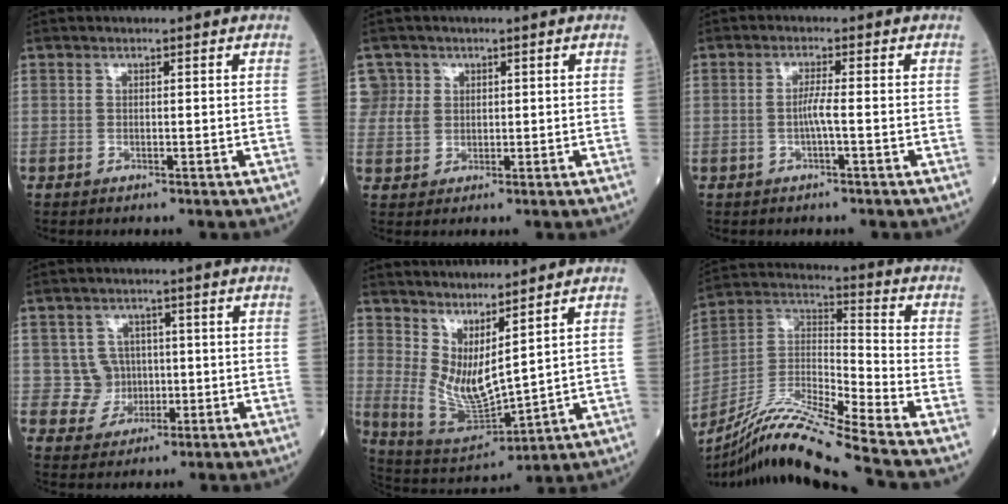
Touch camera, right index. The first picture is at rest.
{"total": 3.8, "force": [1.3, 3.5, -0.2], "torque": [0.022, 0.012, 0.024]}
{"total": 2.2, "force": [-0.6, -0.2, 2.1], "torque": [-0.039, 0.000, -0.013]}
{"total": 4.4, "force": [0.2, 4.4, 0.2], "torque": [0.008, 0.011, 0.007]}
{"total": 9.2, "force": [4.6, 1.8, 7.7], "torque": [-0.161, -0.022, 0.107]}
{"total": 17.6, "force": [-14.8, -1.9, 9.3], "torque": [-0.191, -0.010, -0.276]}